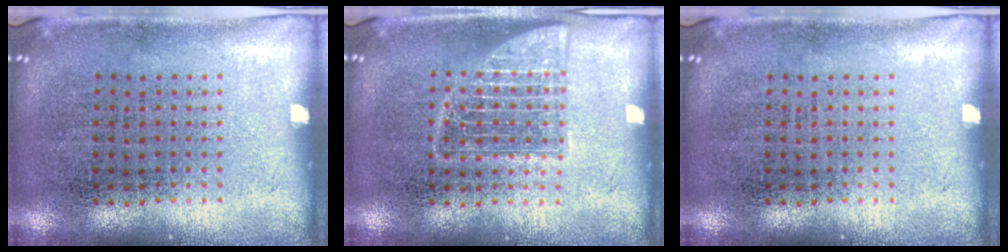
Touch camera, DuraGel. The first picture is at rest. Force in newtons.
{"total": 2.6, "press": 2.5, "slide": 0.4}
{"total": 0.0}